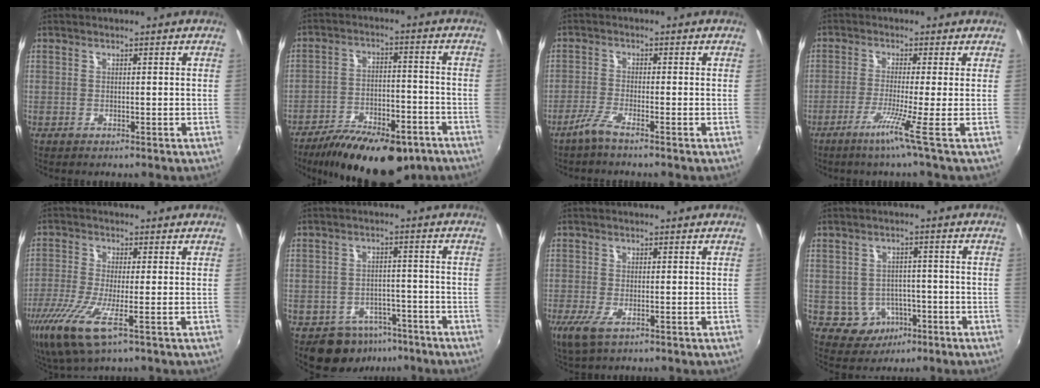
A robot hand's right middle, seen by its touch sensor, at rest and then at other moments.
{"total": 20.0, "force": [-14.2, 7.8, 11.7], "torque": [-0.215, -0.030, -0.203]}
{"total": 2.9, "force": [-2.3, -0.3, 1.8], "torque": [-0.053, -0.005, -0.049]}
{"total": 5.0, "force": [-2.5, -2.2, 3.8], "torque": [-0.095, -0.014, -0.056]}
{"total": 9.3, "force": [-4.5, 1.3, 8.1], "torque": [-0.186, -0.032, -0.086]}
{"total": 7.4, "force": [-5.1, 5.1, 1.9], "torque": [-0.044, 0.015, -0.060]}
{"total": 4.0, "force": [-1.8, 1.1, 3.4], "torque": [-0.074, -0.017, -0.031]}
{"total": 5.5, "force": [-2.1, 5.0, 1.1], "torque": [-0.036, 0.011, -0.015]}